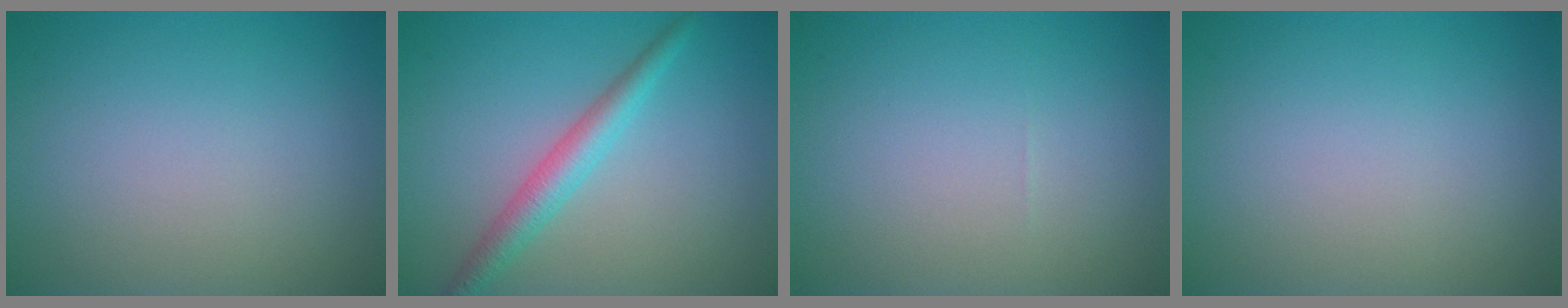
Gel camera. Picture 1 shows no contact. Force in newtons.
{"total": 3.0, "press": 3.0, "slide": 0.0}
{"total": 0.0}
{"total": 0.0}